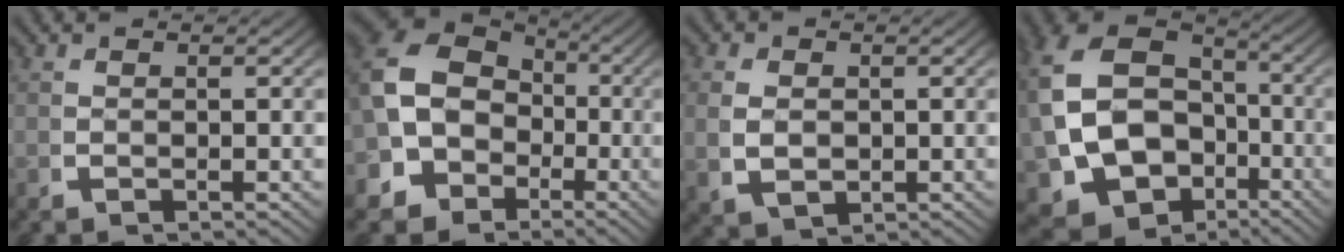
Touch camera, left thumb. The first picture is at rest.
{"total": 11.5, "force": [-0.2, 9.7, 6.1], "torque": [-0.147, -0.035, 0.000]}
{"total": 3.7, "force": [0.0, 2.8, 2.5], "torque": [-0.057, -0.019, 0.017]}
{"total": 18.7, "force": [-2.9, 15.3, 10.5], "torque": [-0.253, -0.074, -0.027]}